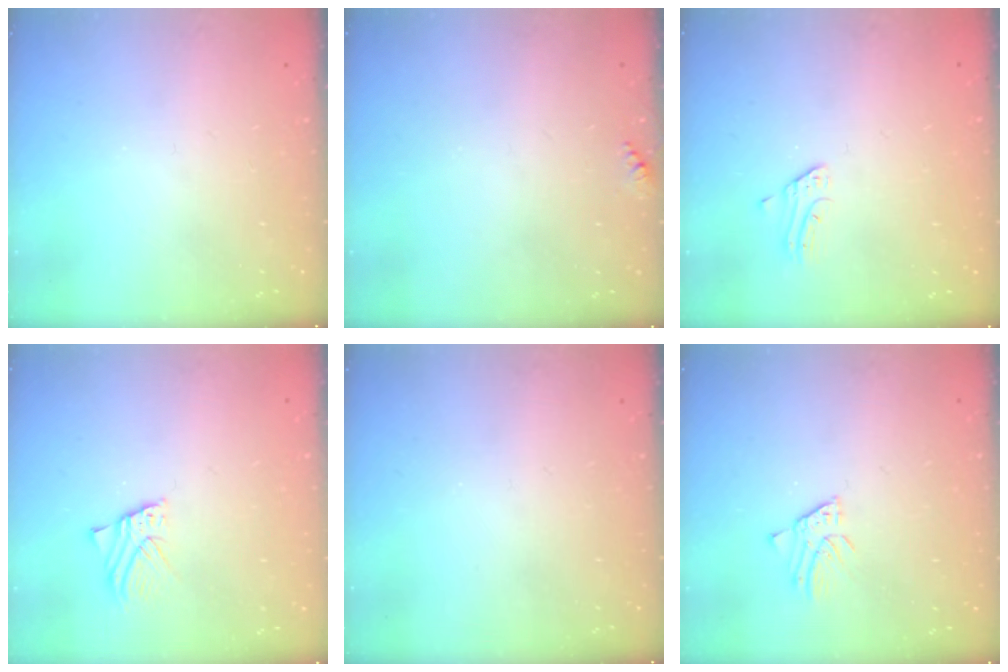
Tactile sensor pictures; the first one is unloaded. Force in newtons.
{"total": 3.5, "press": 3.4, "slide": 0.4}
{"total": 2.4, "press": 2.4, "slide": 0.2}
{"total": 2.2, "press": 2.2, "slide": 0.0}
{"total": 0.0}
{"total": 1.6, "press": 1.6, "slide": 0.0}